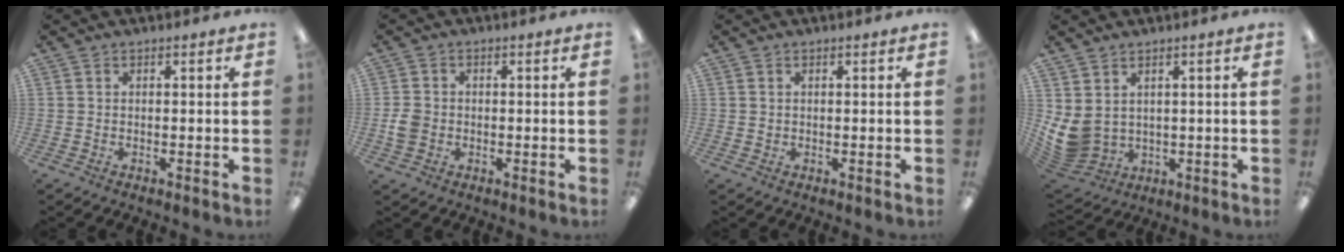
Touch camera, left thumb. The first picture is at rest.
{"total": 3.8, "force": [-0.7, 3.2, 1.8], "torque": [-0.028, 0.008, -0.012]}
{"total": 0.7, "force": [0.3, 0.6, 0.1], "torque": [-0.001, 0.004, 0.005]}
{"total": 6.3, "force": [1.6, 5.1, 3.4], "torque": [-0.103, -0.018, 0.031]}